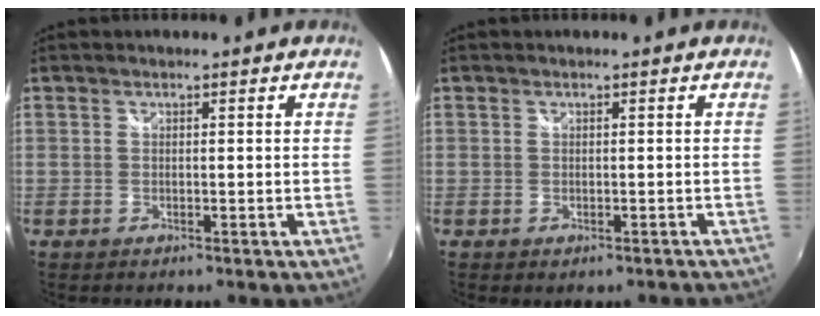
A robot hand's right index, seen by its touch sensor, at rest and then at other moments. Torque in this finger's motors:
{"motor_torque": [-1.59, -0.55, -0.34, -0.14]}